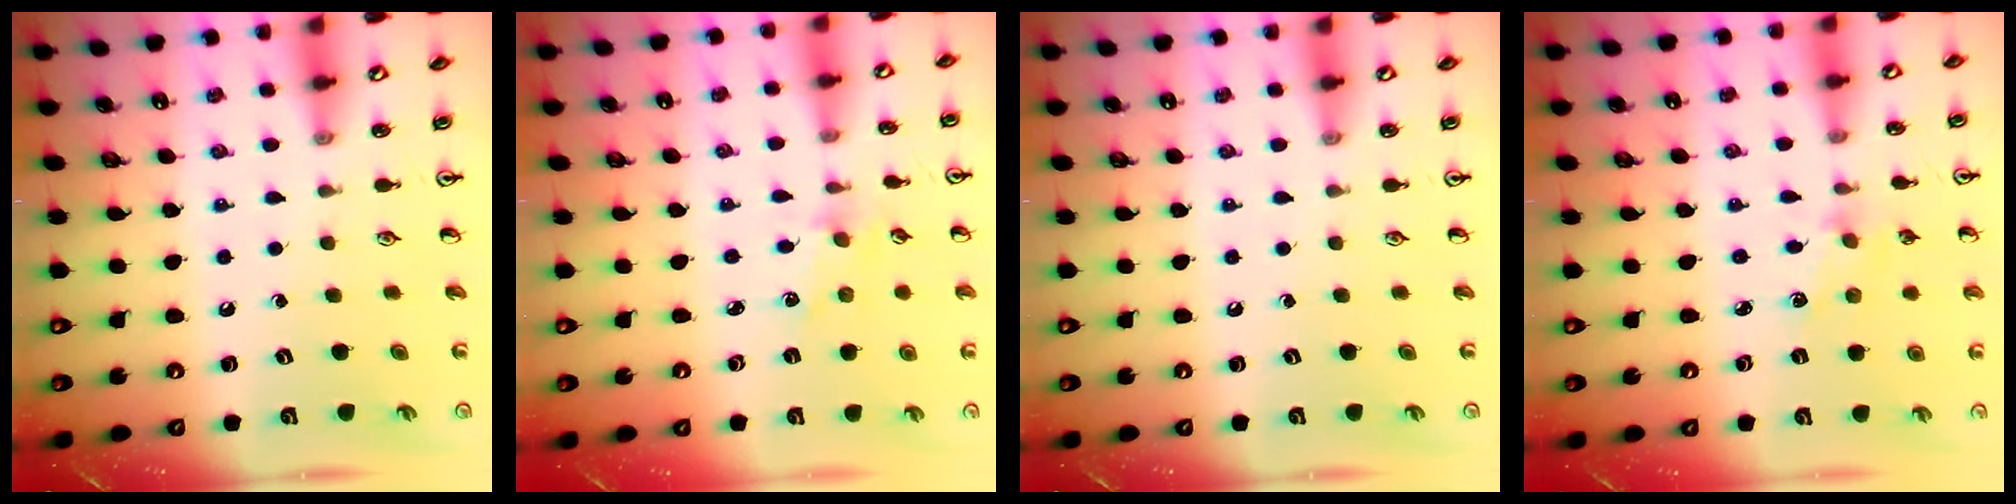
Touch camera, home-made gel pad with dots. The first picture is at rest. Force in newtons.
{"total": 1.4, "press": 1.3, "slide": 0.2}
{"total": 0.0}
{"total": 1.8, "press": 1.7, "slide": 0.3}